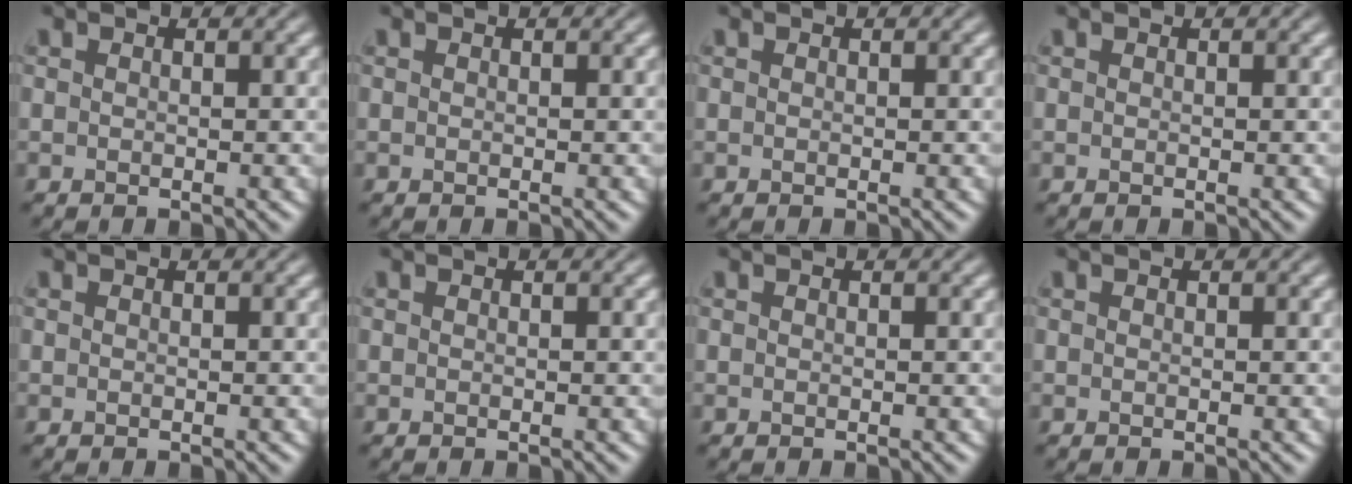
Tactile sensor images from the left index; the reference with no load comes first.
{"total": 0.0}
{"total": 0.0}
{"total": 0.0}
{"total": 0.0}
{"total": 0.0}
{"total": 0.0}
{"total": 0.0}